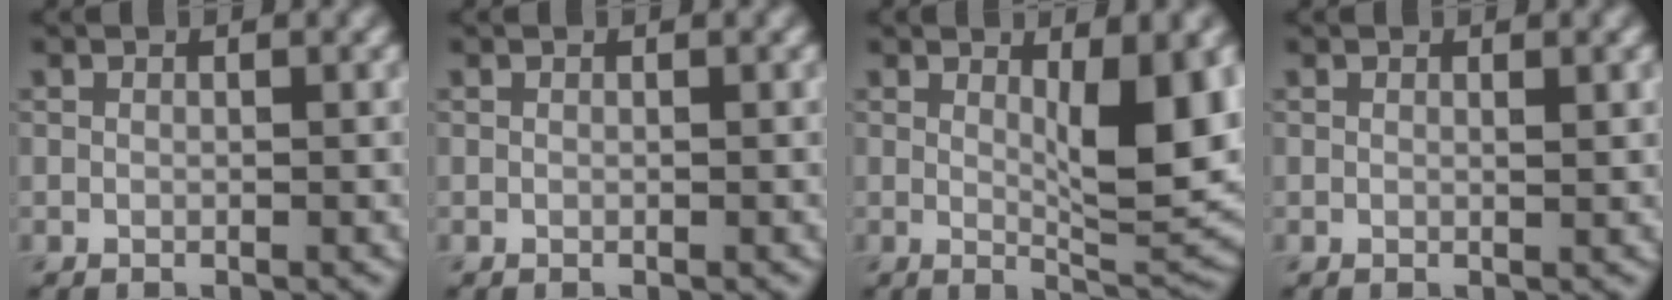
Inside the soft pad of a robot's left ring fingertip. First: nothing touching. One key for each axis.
{"total": 0.0}
{"total": 7.4, "fx": 1.2, "fy": 1.8, "fz": 7.0, "tx": -0.096, "ty": -0.012, "tz": 0.026}
{"total": 0.7, "fx": 0.3, "fy": 0.1, "fz": 0.6, "tx": -0.004, "ty": -0.001, "tz": 0.004}